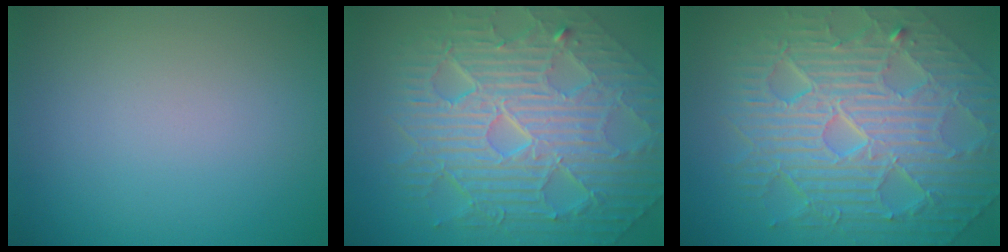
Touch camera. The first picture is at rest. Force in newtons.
{"total": 11.3, "press": 7.5, "slide": 8.4}
{"total": 11.3, "press": 7.5, "slide": 8.4}